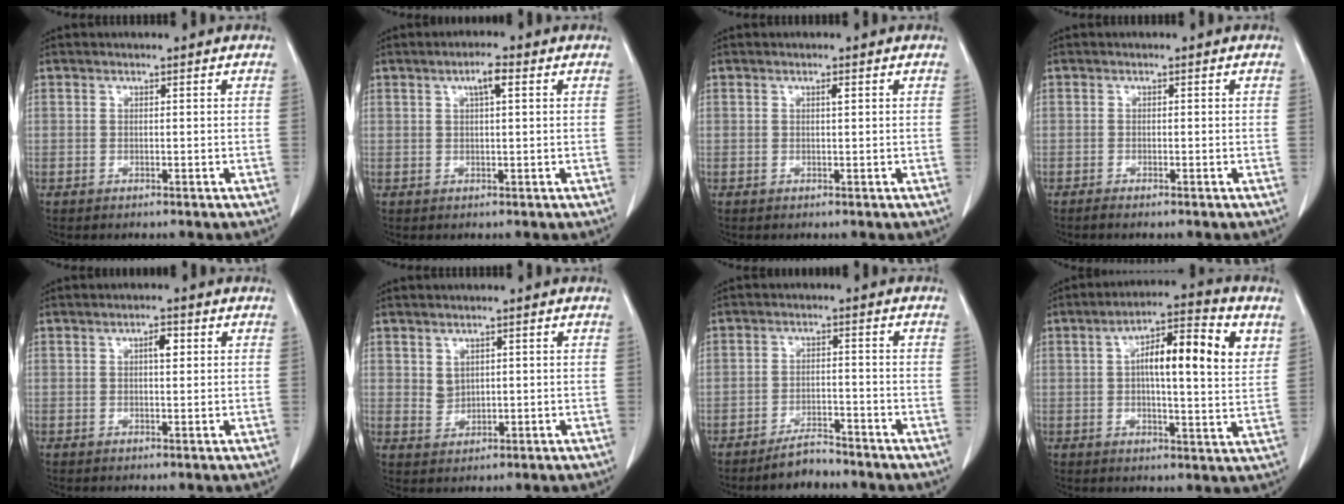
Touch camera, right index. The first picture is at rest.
{"total": 3.0, "force": [1.2, 0.5, 2.7], "torque": [-0.049, 0.007, 0.020]}
{"total": 0.6, "force": [0.2, 0.1, 0.6], "torque": [-0.013, 0.000, 0.005]}
{"total": 1.0, "force": [-0.7, -0.1, 0.6], "torque": [-0.013, -0.001, -0.014]}
{"total": 2.2, "force": [0.6, 0.8, 1.9], "torque": [-0.032, 0.002, 0.009]}
{"total": 2.3, "force": [0.9, 1.8, 1.0], "torque": [-0.021, -0.001, 0.025]}
{"total": 4.0, "force": [-3.7, 0.9, 1.2], "torque": [-0.022, -0.004, -0.063]}
{"total": 13.7, "force": [4.3, 3.2, 12.6], "torque": [-0.195, 0.024, 0.056]}